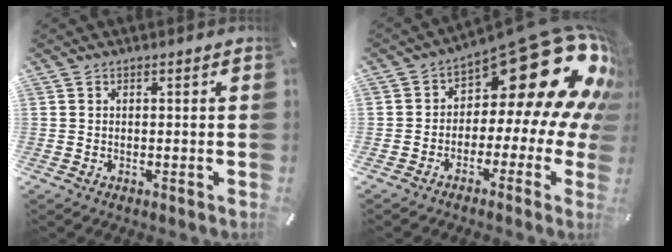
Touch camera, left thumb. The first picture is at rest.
{"total": 24.8, "force": [11.2, 10.9, 19.3], "torque": [-0.246, -0.090, 0.197]}